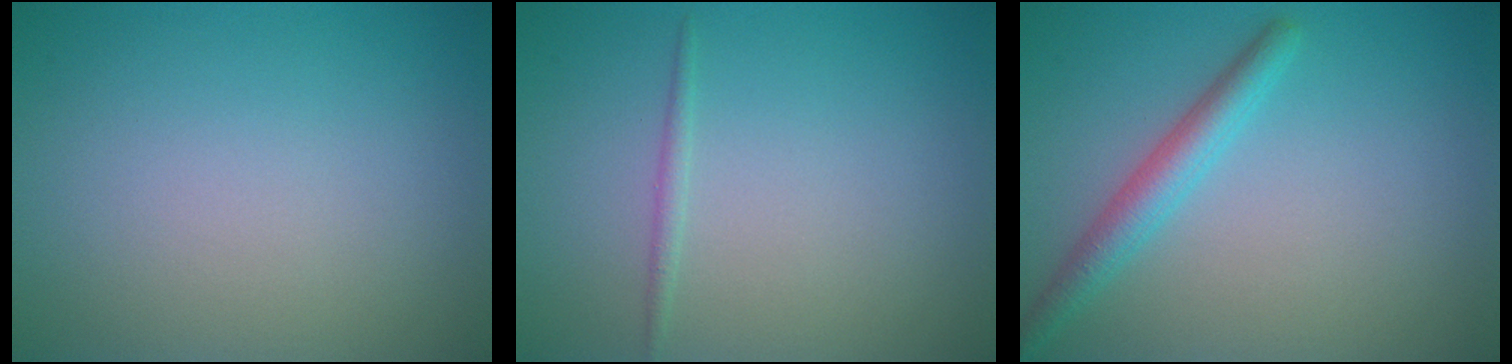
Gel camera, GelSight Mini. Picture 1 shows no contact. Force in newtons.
{"total": 0.8, "press": 0.8, "slide": 0.0}
{"total": 2.8, "press": 2.8, "slide": 0.1}